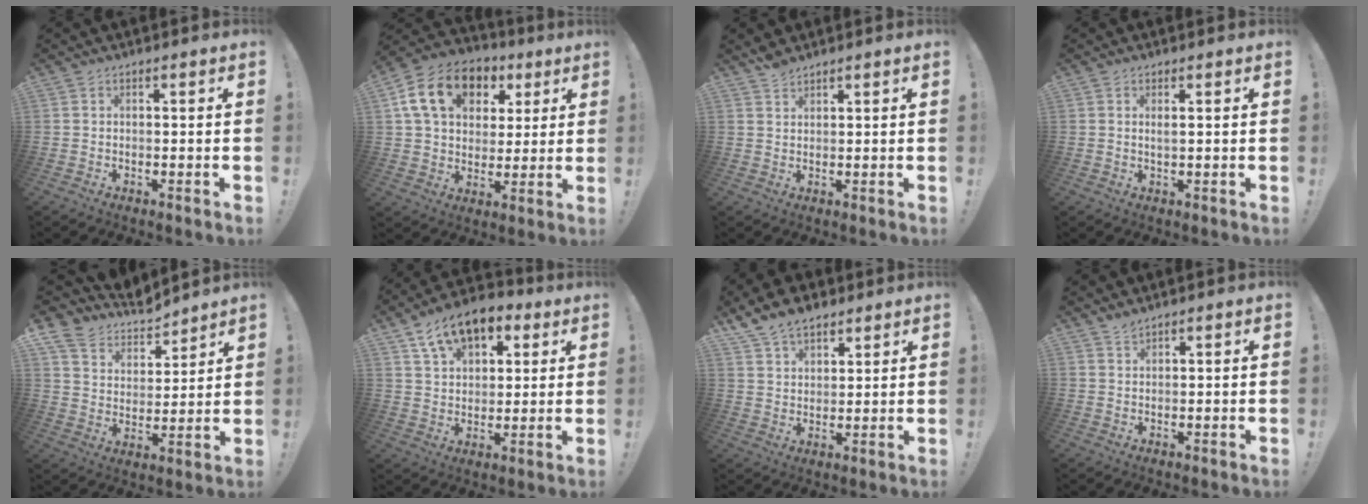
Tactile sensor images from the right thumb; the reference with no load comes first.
{"total": 17.7, "force": [6.9, 12.7, 10.2], "torque": [-0.165, -0.010, 0.132]}
{"total": 2.7, "force": [2.4, 0.8, 0.9], "torque": [-0.020, -0.014, 0.045]}
{"total": 1.3, "force": [0.6, 0.0, 1.2], "torque": [-0.016, -0.005, 0.007]}
{"total": 9.1, "force": [8.0, 4.3, 0.3], "torque": [-0.032, -0.077, 0.152]}
{"total": 13.6, "force": [7.9, 8.2, 7.4], "torque": [-0.122, -0.034, 0.148]}
{"total": 9.0, "force": [7.0, 4.8, 2.8], "torque": [-0.049, -0.038, 0.135]}
{"total": 1.7, "force": [1.6, 0.3, 0.6], "torque": [-0.011, -0.007, 0.030]}